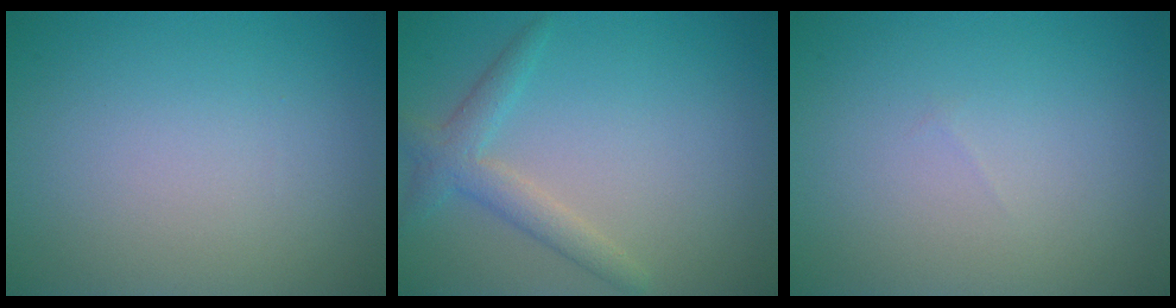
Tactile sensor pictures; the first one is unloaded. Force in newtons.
{"total": 2.6, "press": 2.6, "slide": 0.1}
{"total": 0.0}